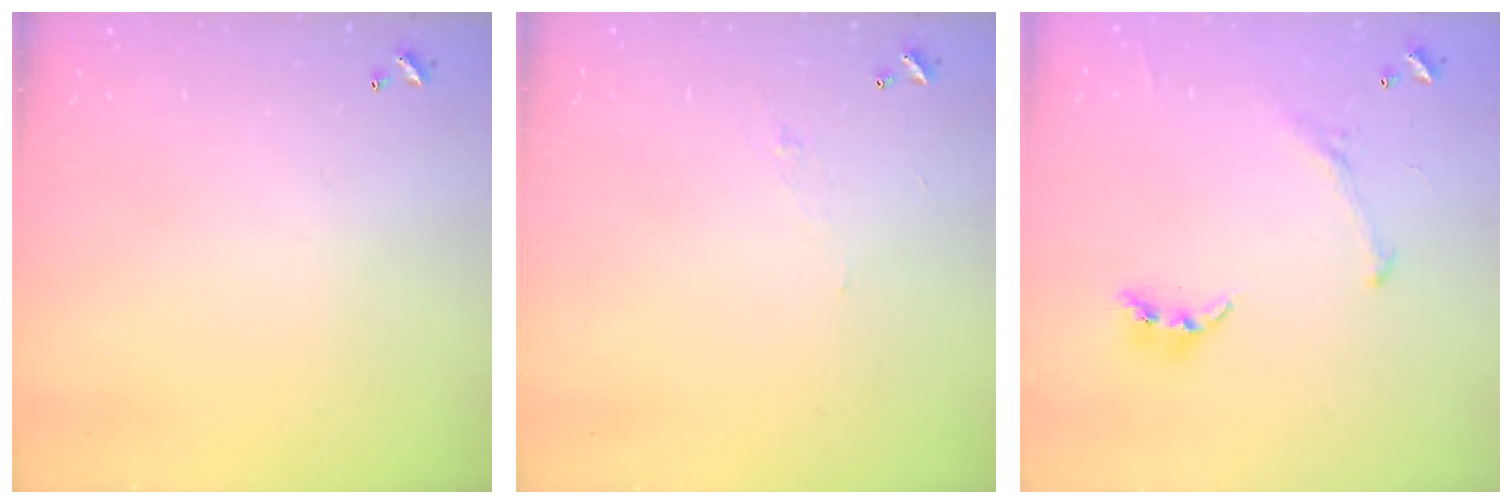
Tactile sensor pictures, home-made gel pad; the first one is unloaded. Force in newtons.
{"total": 2.0, "press": 1.9, "slide": 0.5}
{"total": 1.6, "press": 1.4, "slide": 0.8}